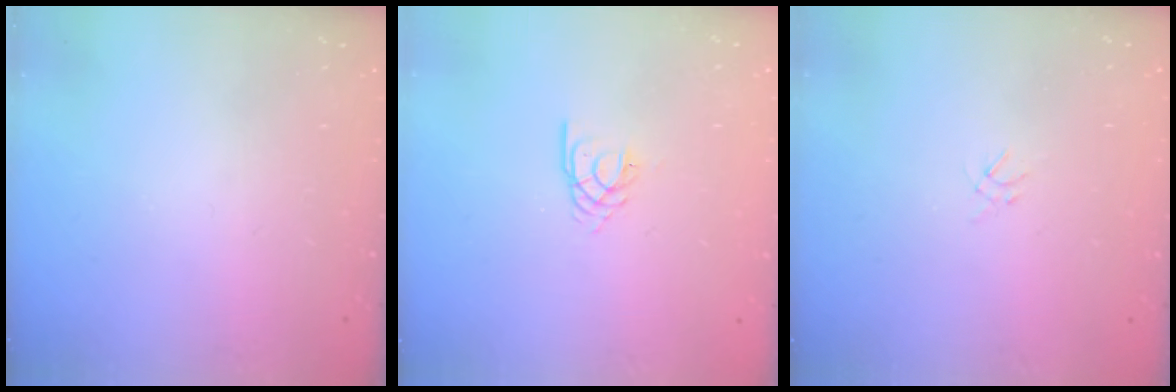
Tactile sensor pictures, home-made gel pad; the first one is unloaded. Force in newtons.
{"total": 2.1, "press": 2.1, "slide": 0.3}
{"total": 1.2, "press": 1.1, "slide": 0.5}